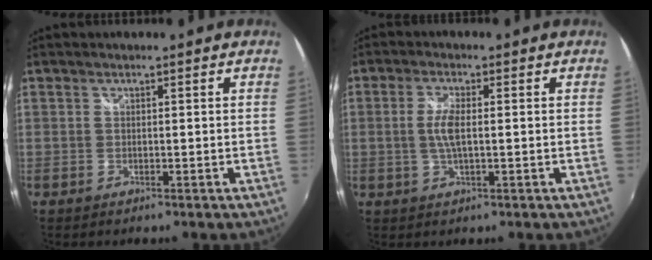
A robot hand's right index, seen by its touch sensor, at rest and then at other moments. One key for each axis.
{"total": 4.4, "fx": 0.0, "fy": 1.3, "fz": 4.2, "tx": -0.085, "ty": 0.000, "tz": 0.000}